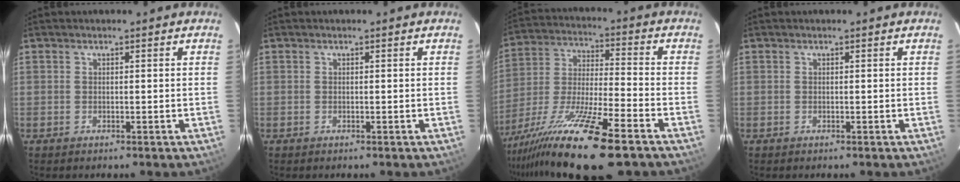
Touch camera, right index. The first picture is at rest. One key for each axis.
{"total": 0.0}
{"total": 20.5, "fx": -14.5, "fy": 2.1, "fz": 14.3, "tx": -0.281, "ty": -0.051, "tz": -0.259}
{"total": 0.0}